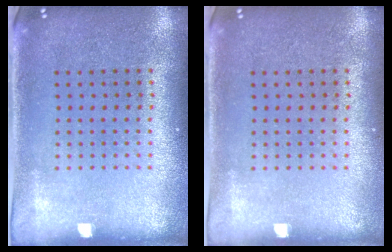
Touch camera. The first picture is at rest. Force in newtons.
{"total": 0.0}